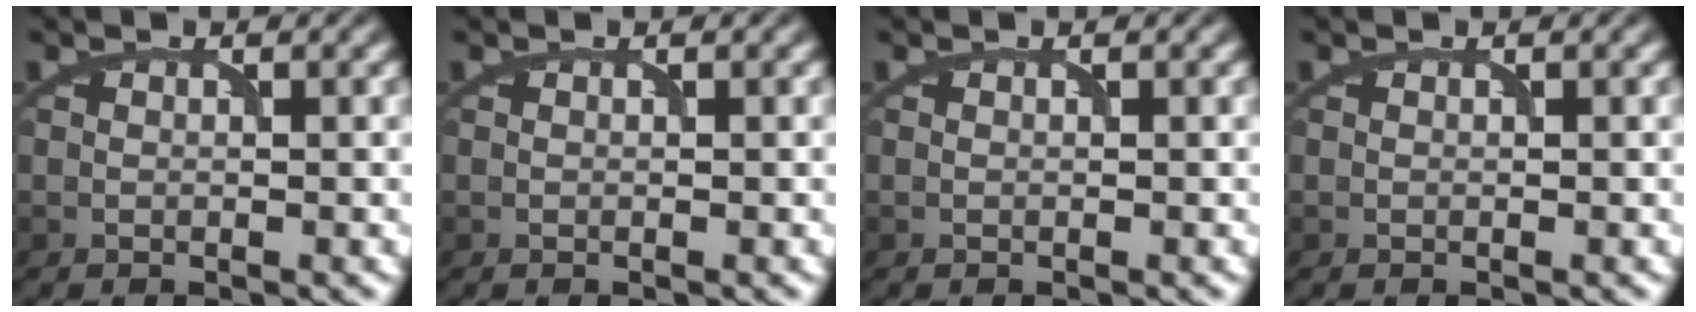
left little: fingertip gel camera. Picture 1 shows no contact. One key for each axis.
{"total": 0.0}
{"total": 0.0}
{"total": 0.0}